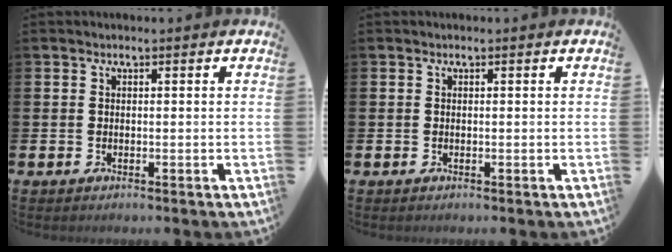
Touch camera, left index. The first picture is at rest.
{"total": 0.0}